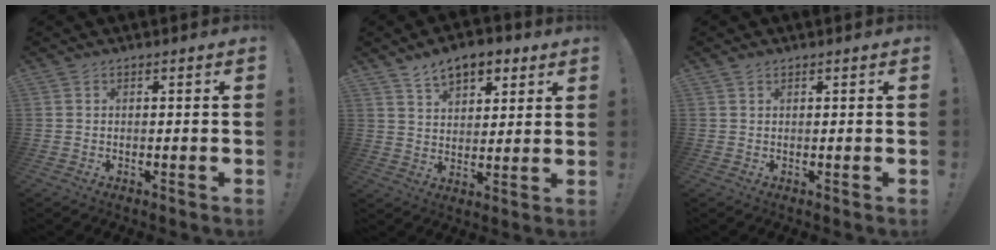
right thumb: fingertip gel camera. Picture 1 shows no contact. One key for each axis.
{"total": 9.4, "fx": 6.1, "fy": 5.5, "fz": 4.6, "tx": -0.068, "ty": -0.025, "tz": 0.114}
{"total": 0.7, "fx": 0.5, "fy": 0.4, "fz": 0.3, "tx": -0.006, "ty": 0.001, "tz": 0.009}